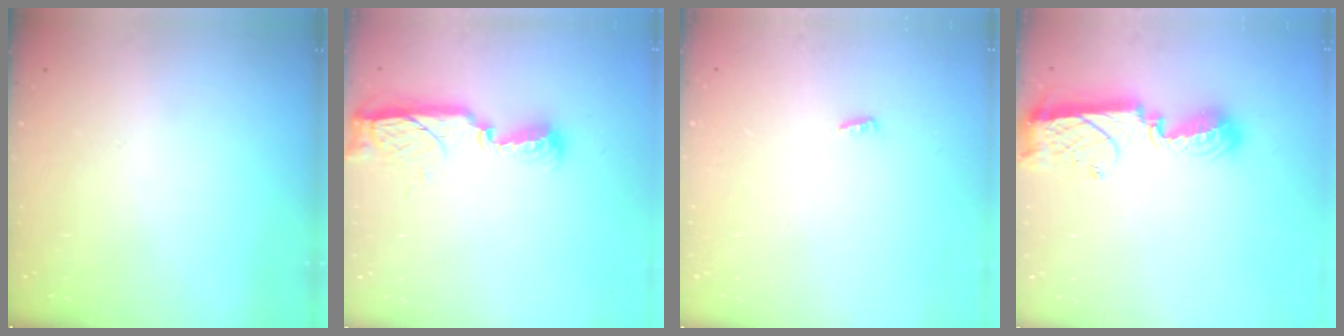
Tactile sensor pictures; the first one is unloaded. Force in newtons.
{"total": 11.7, "press": 10.4, "slide": 5.3}
{"total": 3.0, "press": 2.9, "slide": 0.8}
{"total": 9.4, "press": 9.4, "slide": 0.8}